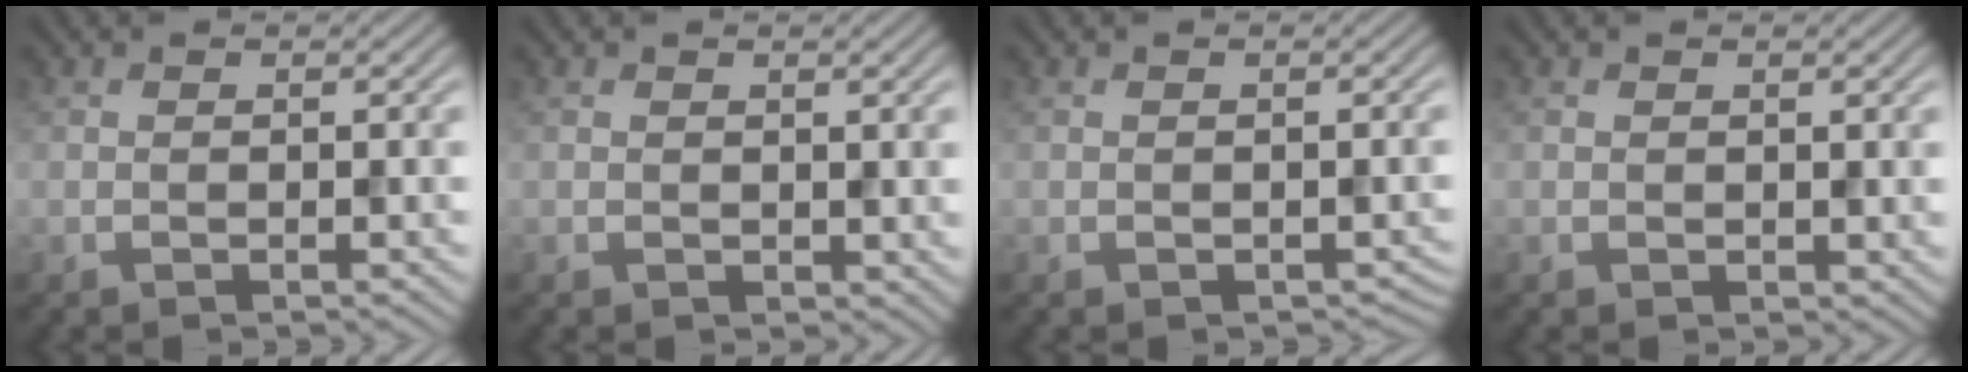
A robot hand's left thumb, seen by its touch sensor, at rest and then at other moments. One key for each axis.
{"total": 0.8, "fx": 0.5, "fy": 0.6, "fz": 0.2, "tx": -0.004, "ty": -0.005, "tz": 0.012}
{"total": 0.9, "fx": -0.3, "fy": 0.6, "fz": 0.5, "tx": -0.011, "ty": -0.009, "tz": -0.001}
{"total": 0.6, "fx": 0.4, "fy": 0.4, "fz": 0.1, "tx": 0.000, "ty": -0.003, "tz": 0.008}